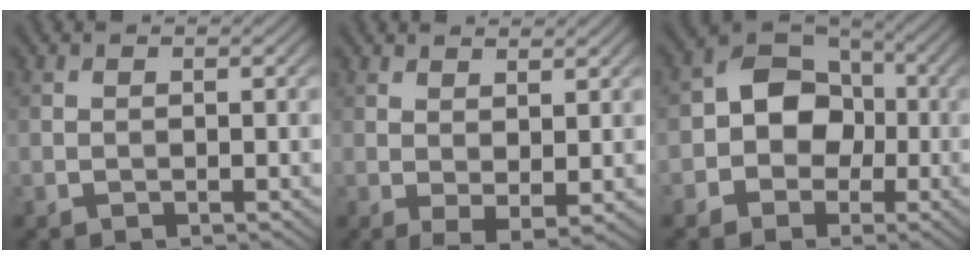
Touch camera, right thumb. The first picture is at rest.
{"total": 2.6, "force": [1.4, 0.7, 2.0], "torque": [-0.042, -0.008, 0.033]}
{"total": 7.1, "force": [-1.2, 5.8, 3.9], "torque": [-0.059, 0.007, -0.046]}